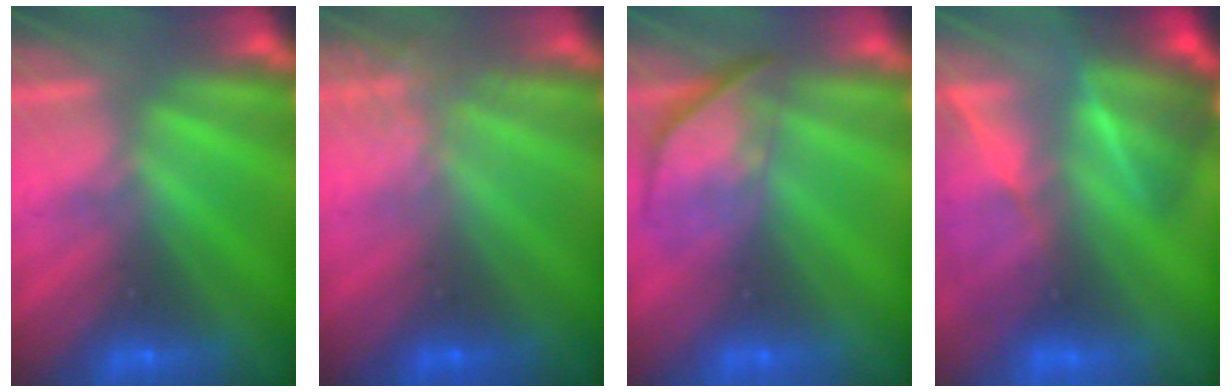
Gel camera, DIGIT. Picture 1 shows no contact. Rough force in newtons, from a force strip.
{"total": 2.4}
{"total": 3.9}
{"total": 7.8}